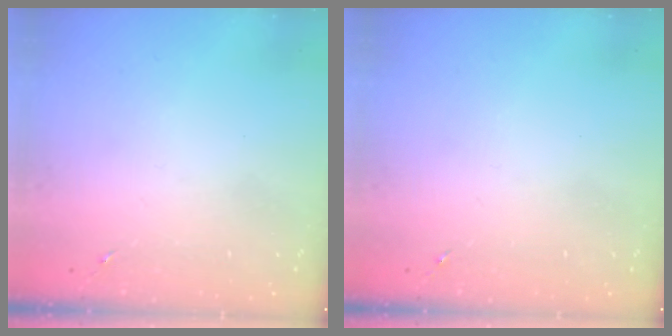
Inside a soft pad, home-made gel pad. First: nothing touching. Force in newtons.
{"total": 0.0}